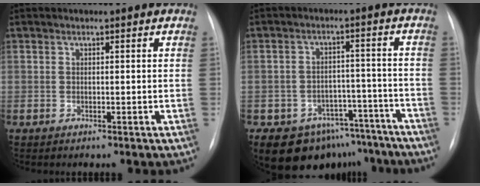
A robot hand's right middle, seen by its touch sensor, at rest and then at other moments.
{"total": 11.7, "force": [-8.8, 7.3, 2.7], "torque": [-0.022, 0.040, -0.112]}